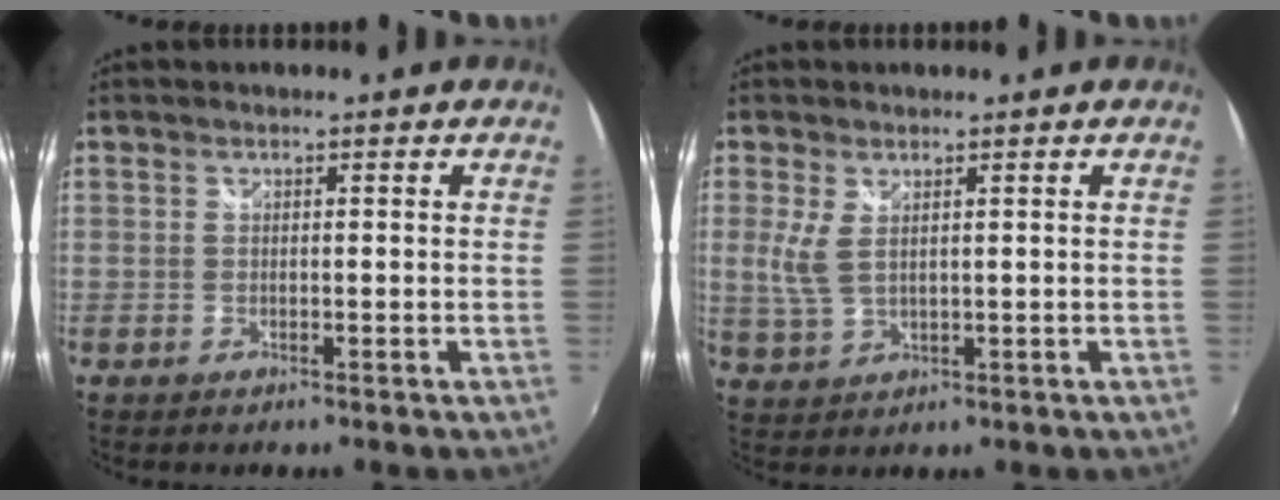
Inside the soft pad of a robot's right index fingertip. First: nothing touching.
{"total": 4.3, "force": [1.2, 1.9, 3.7], "torque": [-0.082, -0.002, 0.027]}